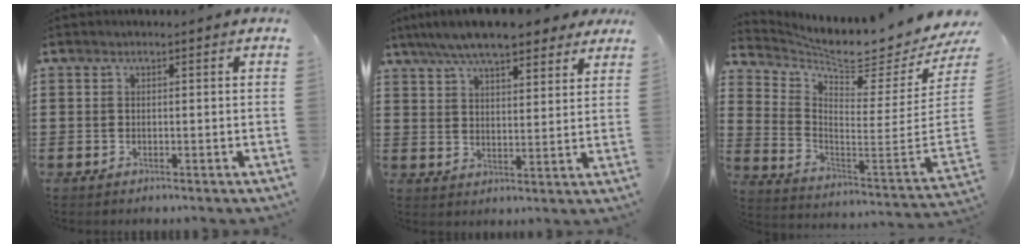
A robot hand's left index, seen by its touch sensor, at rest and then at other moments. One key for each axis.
{"total": 8.2, "fx": 7.1, "fy": 1.6, "fz": 3.7, "tx": -0.096, "ty": -0.013, "tz": 0.130}
{"total": 6.5, "fx": 5.9, "fy": -0.2, "fz": 2.6, "tx": -0.073, "ty": -0.077, "tz": 0.086}